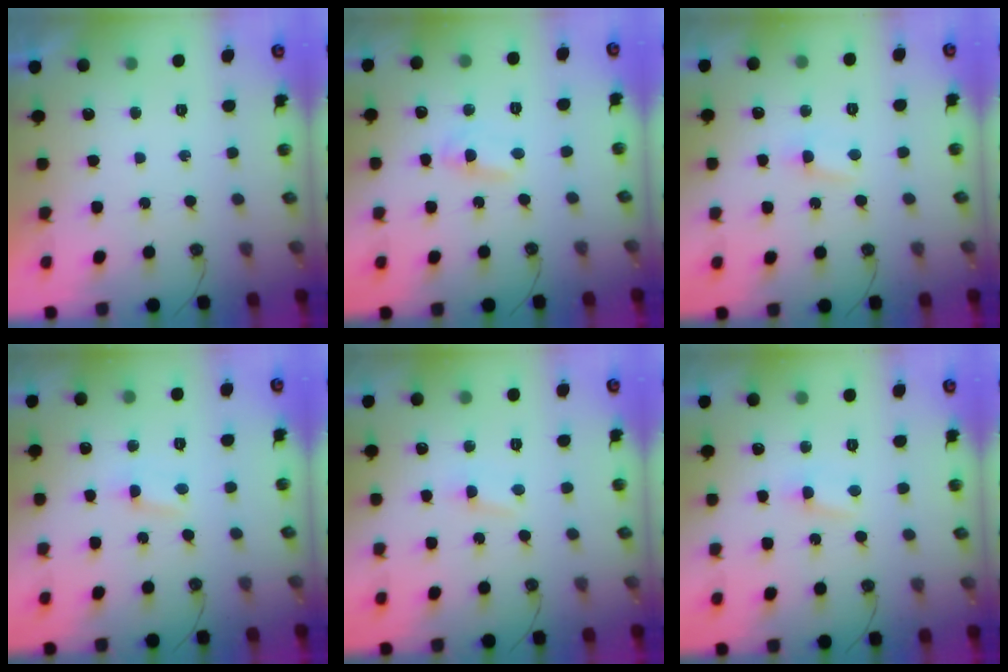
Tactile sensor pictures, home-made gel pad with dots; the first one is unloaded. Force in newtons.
{"total": 2.3, "press": 2.3, "slide": 0.3}
{"total": 2.8, "press": 2.8, "slide": 0.3}
{"total": 1.0, "press": 1.0, "slide": 0.1}
{"total": 1.5, "press": 1.4, "slide": 0.2}
{"total": 2.8, "press": 2.8, "slide": 0.3}